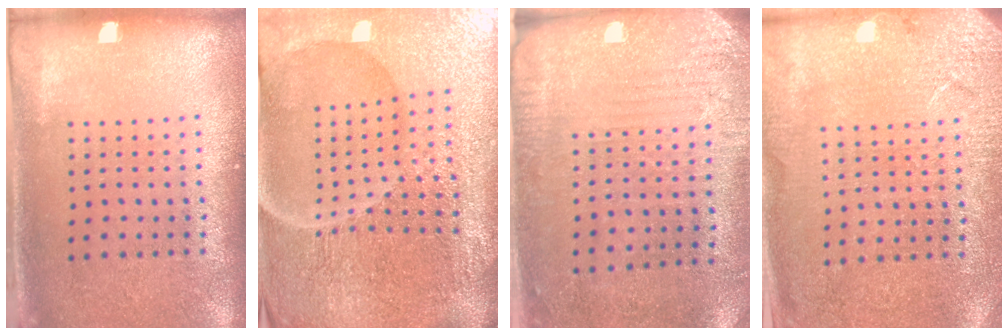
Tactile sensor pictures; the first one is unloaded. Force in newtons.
{"total": 7.2, "press": 6.3, "slide": 3.5}
{"total": 2.8, "press": 2.4, "slide": 1.4}
{"total": 2.7, "press": 2.7, "slide": 0.1}